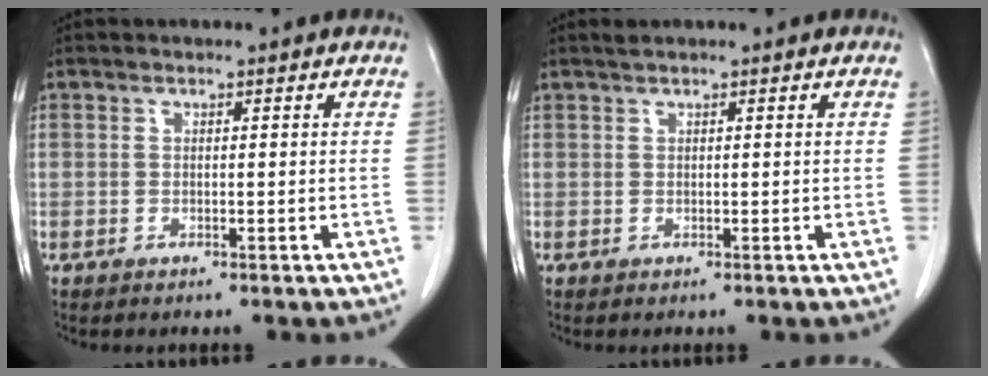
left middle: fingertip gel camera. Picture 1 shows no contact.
{"total": 0.7, "force": [0.6, -0.2, 0.3], "torque": [-0.014, 0.006, 0.017]}